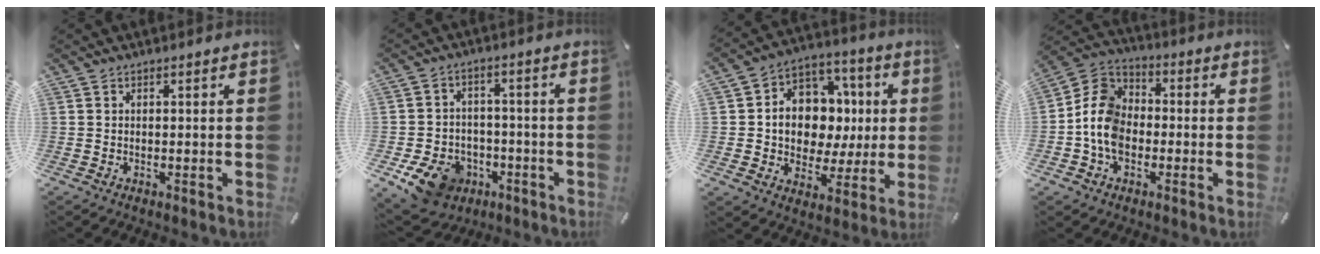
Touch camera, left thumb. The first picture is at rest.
{"total": 10.8, "force": [-5.5, 8.0, 4.6], "torque": [-0.088, 0.039, -0.093]}
{"total": 12.4, "force": [0.3, 11.0, 5.6], "torque": [-0.078, -0.011, 0.019]}
{"total": 10.2, "force": [-2.8, 8.2, 5.3], "torque": [-0.129, 0.027, -0.055]}